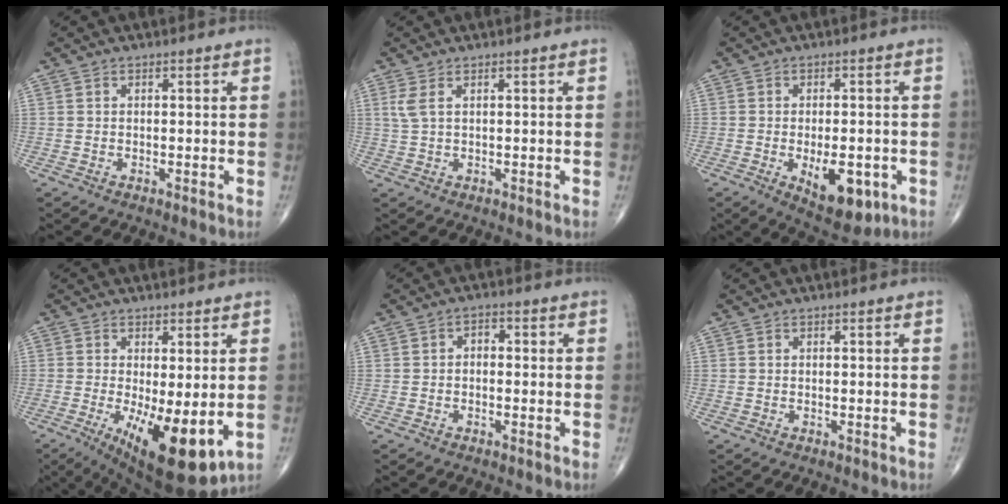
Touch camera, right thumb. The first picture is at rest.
{"total": 2.3, "force": [1.0, 0.7, 2.0], "torque": [-0.055, 0.006, 0.029]}
{"total": 10.8, "force": [-3.4, 5.1, 8.9], "torque": [-0.112, -0.001, -0.036]}
{"total": 13.4, "force": [-3.0, 4.7, 12.2], "torque": [-0.185, -0.028, -0.029]}
{"total": 2.2, "force": [0.0, 1.4, 1.6], "torque": [-0.015, 0.009, -0.006]}
{"total": 0.0}